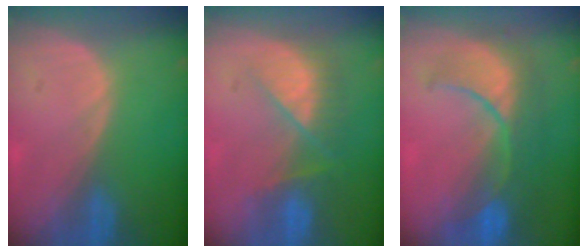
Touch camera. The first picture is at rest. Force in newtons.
{"total": 7.9, "press": 7.2, "slide": 3.1}
{"total": 9.9, "press": 9.1, "slide": 3.9}